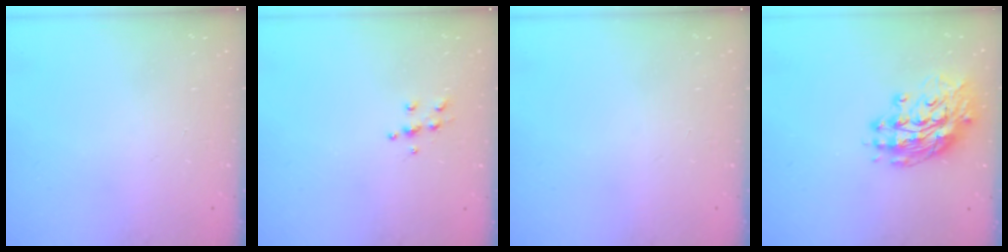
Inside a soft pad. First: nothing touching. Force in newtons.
{"total": 5.5, "press": 5.4, "slide": 0.6}
{"total": 0.0}
{"total": 14.0, "press": 14.0, "slide": 1.3}